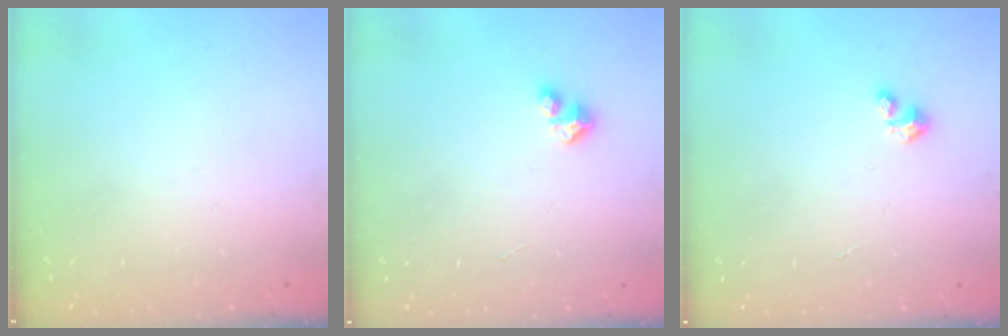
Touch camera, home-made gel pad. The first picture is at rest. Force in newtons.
{"total": 2.7, "press": 2.7, "slide": 0.3}
{"total": 1.2, "press": 1.2, "slide": 0.2}